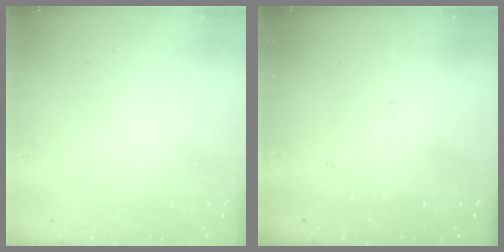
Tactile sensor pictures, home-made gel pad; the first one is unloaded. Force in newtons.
{"total": 2.7, "press": 2.7, "slide": 0.4}